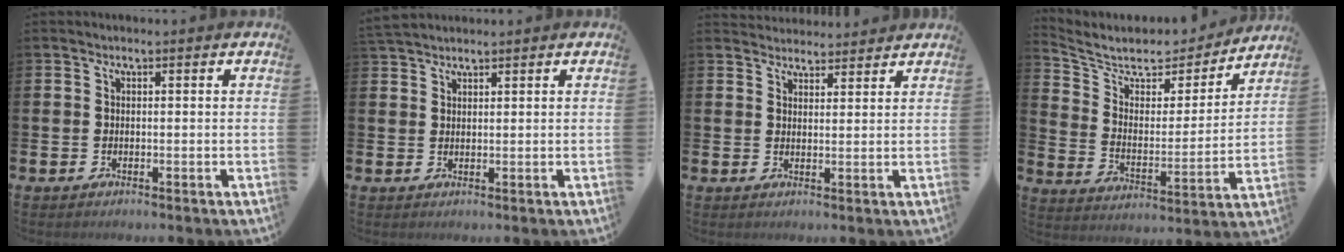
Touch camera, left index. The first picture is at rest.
{"total": 2.4, "force": [2.3, 0.5, 0.1], "torque": [0.000, -0.007, 0.043]}
{"total": 3.3, "force": [3.2, 0.7, -0.3], "torque": [0.005, -0.019, 0.059]}
{"total": 7.1, "force": [6.2, 3.0, 1.7], "torque": [-0.072, -0.051, 0.104]}